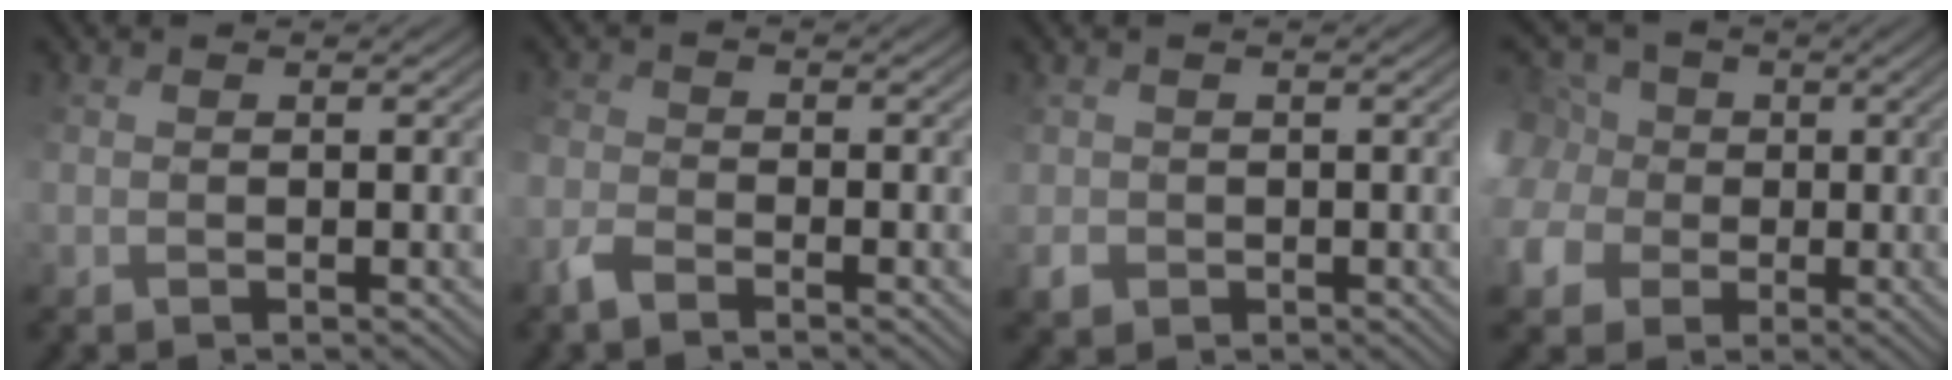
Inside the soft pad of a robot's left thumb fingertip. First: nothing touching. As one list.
[{"total": 2.6, "force": [-1.9, 0.7, 1.6], "torque": [-0.038, 0.005, -0.052]}, {"total": 1.3, "force": [0.5, 1.2, -0.4], "torque": [0.004, 0.006, 0.003]}, {"total": 8.2, "force": [1.3, 7.4, 3.3], "torque": [-0.126, 0.021, 0.012]}]